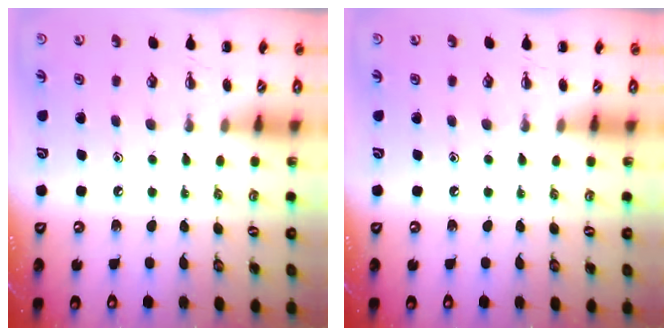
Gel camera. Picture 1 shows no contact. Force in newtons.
{"total": 0.0}